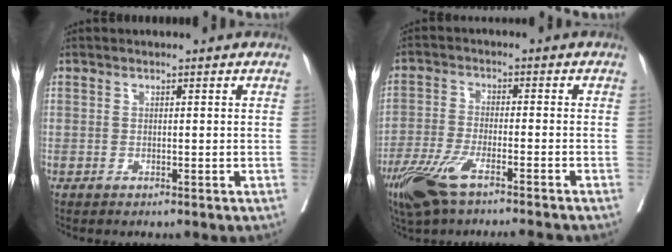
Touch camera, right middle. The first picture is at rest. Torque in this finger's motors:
{"motor_torque": [0.54, -0.45, 0.19, 0.10]}